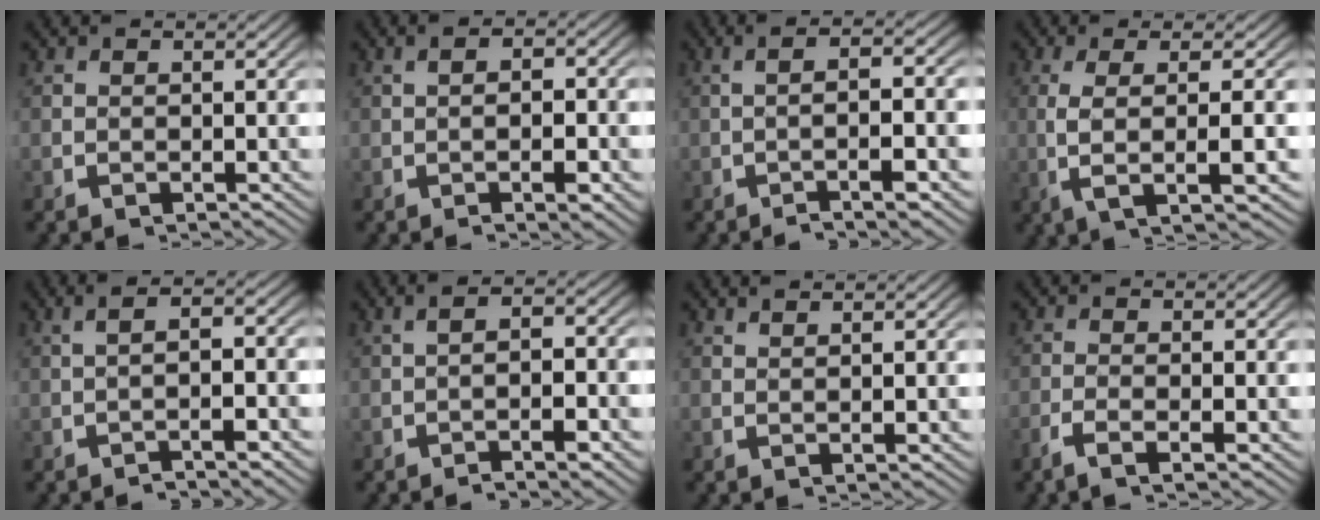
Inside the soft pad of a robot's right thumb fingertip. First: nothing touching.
{"total": 2.9, "force": [-0.5, 1.5, 2.5], "torque": [-0.031, 0.004, -0.014]}
{"total": 5.6, "force": [-0.9, 1.3, 5.3], "torque": [-0.074, 0.018, -0.020]}
{"total": 7.1, "force": [-0.2, 1.9, 6.8], "torque": [-0.141, -0.004, 0.007]}
{"total": 3.1, "force": [-0.8, 0.9, 2.9], "torque": [-0.042, 0.013, -0.018]}
{"total": 3.5, "force": [-1.1, 1.4, 3.0], "torque": [-0.039, 0.008, -0.022]}
{"total": 1.3, "force": [1.2, -0.2, 0.4], "torque": [-0.007, -0.001, 0.027]}
{"total": 2.1, "force": [-1.1, 0.4, 1.8], "torque": [-0.047, -0.004, -0.022]}